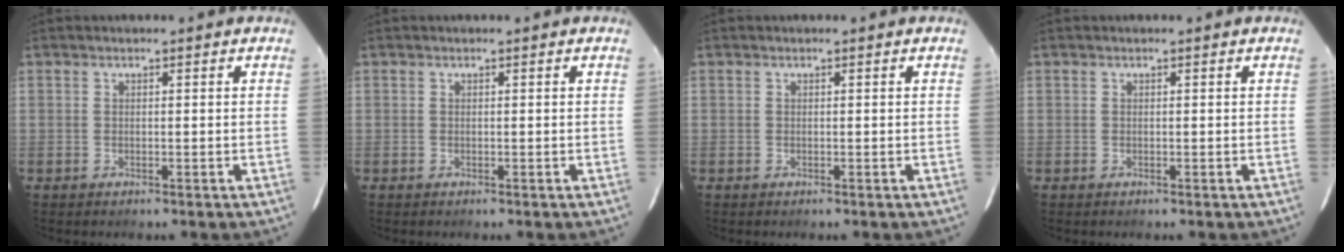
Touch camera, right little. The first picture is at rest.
{"total": 0.0}
{"total": 0.0}
{"total": 0.0}